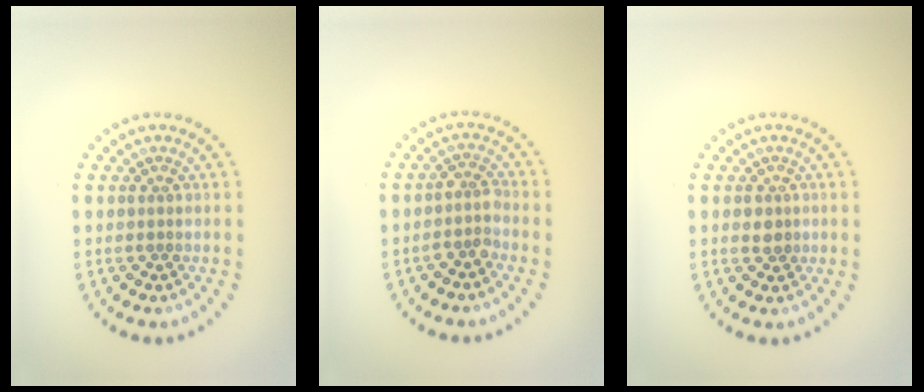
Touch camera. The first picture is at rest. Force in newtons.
{"total": 1.9, "press": 1.5, "slide": 1.1}
{"total": 1.4, "press": 1.3, "slide": 0.6}